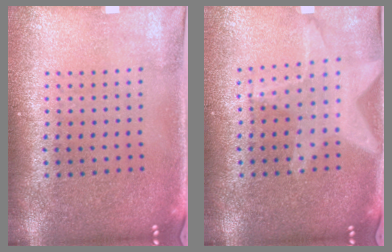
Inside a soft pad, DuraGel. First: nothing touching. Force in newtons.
{"total": 1.3, "press": 1.2, "slide": 0.3}